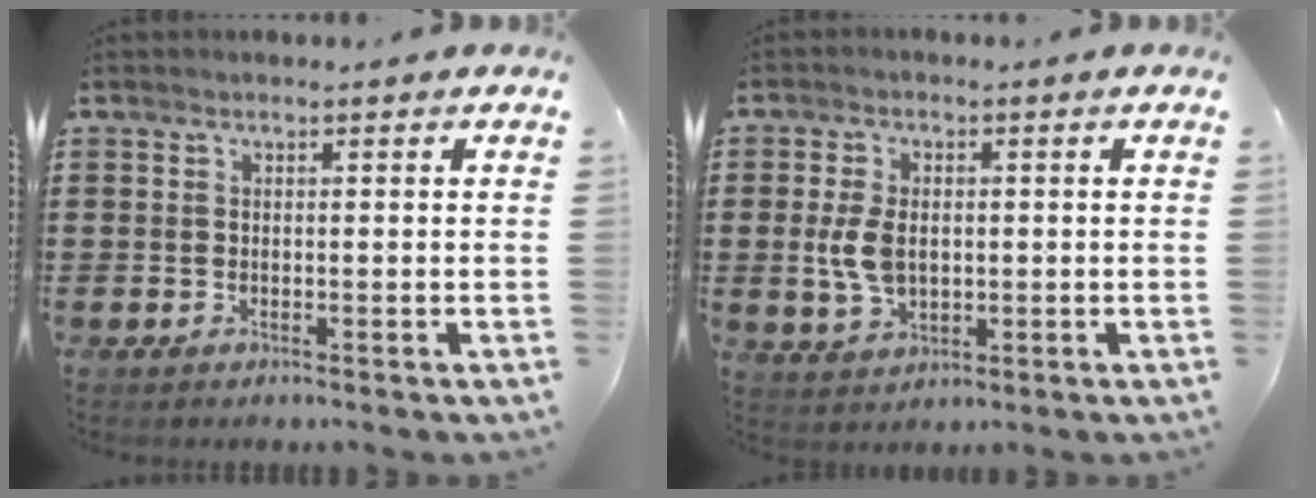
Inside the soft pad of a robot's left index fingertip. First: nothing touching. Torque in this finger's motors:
{"motor_torque": [0.93, 0.12, 0.42, 0.10]}